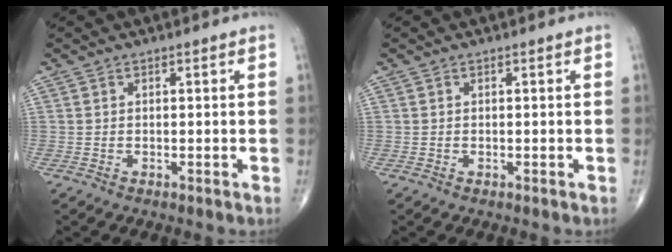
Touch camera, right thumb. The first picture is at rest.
{"total": 0.0}